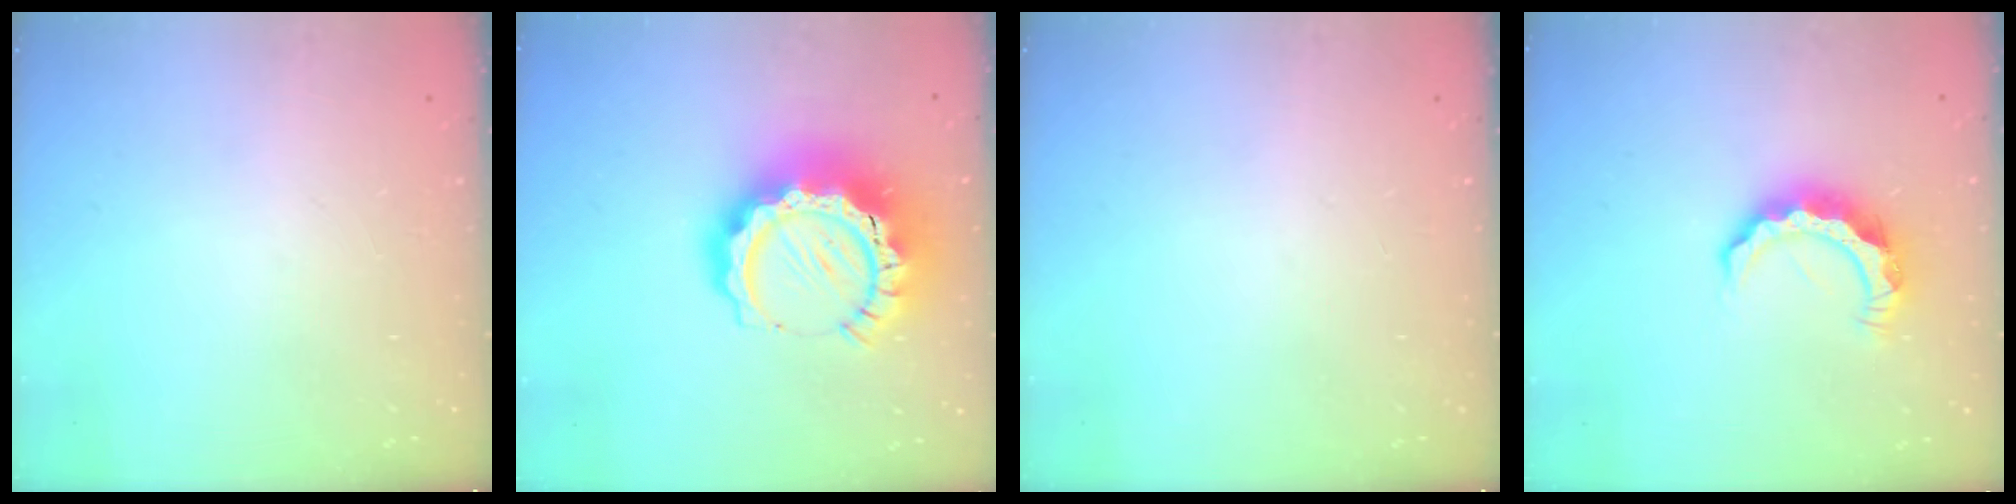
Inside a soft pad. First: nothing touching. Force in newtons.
{"total": 19.4, "press": 19.3, "slide": 1.8}
{"total": 0.0}
{"total": 9.1, "press": 9.1, "slide": 0.6}